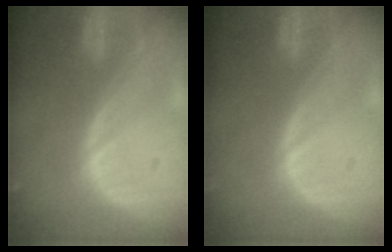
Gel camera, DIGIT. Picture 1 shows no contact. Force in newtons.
{"total": 0.0}